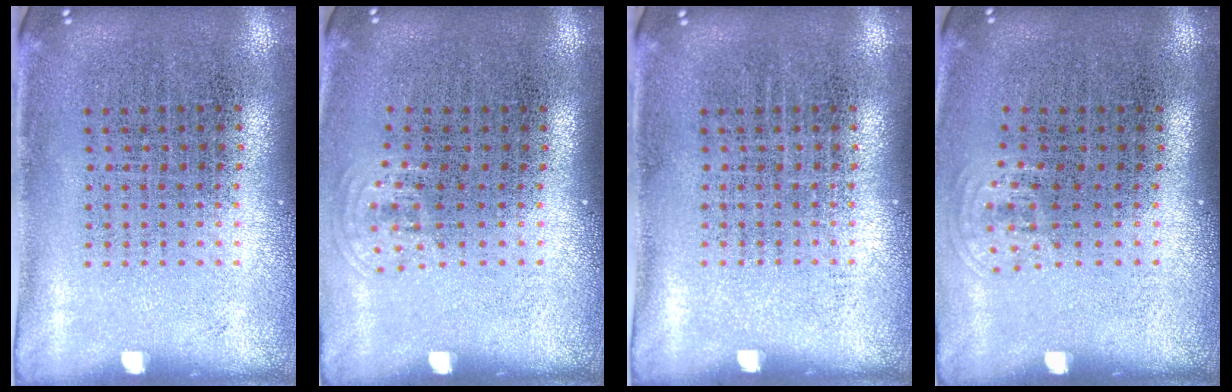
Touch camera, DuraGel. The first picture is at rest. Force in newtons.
{"total": 0.8, "press": 0.5, "slide": 0.6}
{"total": 0.0}
{"total": 0.8, "press": 0.5, "slide": 0.6}